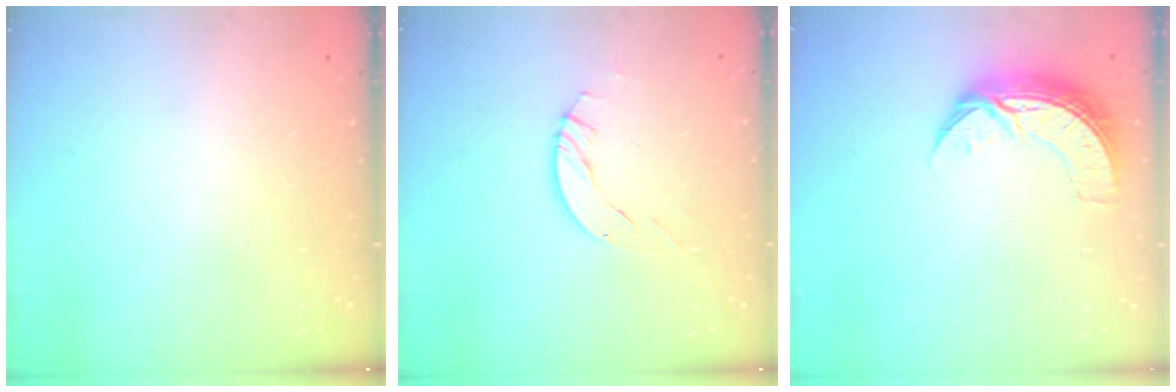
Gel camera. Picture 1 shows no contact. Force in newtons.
{"total": 4.9, "press": 4.9, "slide": 0.5}
{"total": 8.6, "press": 8.6, "slide": 0.6}